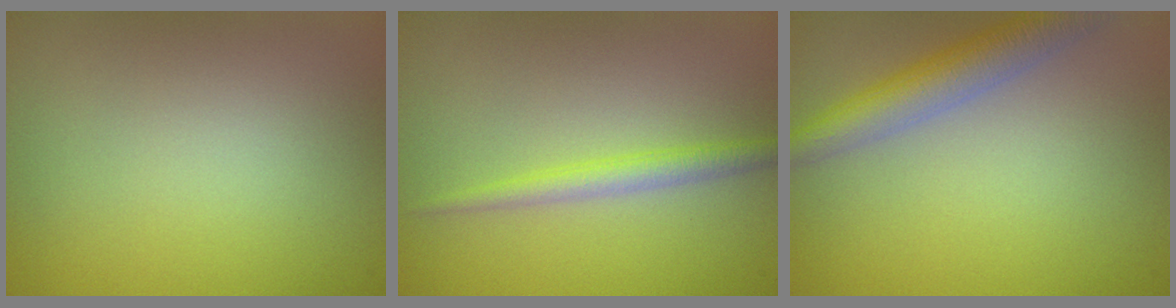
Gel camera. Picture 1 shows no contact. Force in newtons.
{"total": 1.9, "press": 1.9, "slide": 0.1}
{"total": 4.5, "press": 4.5, "slide": 0.1}